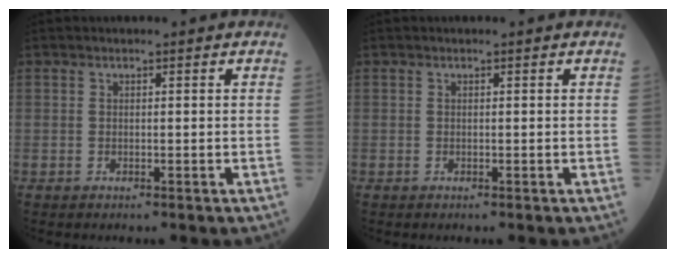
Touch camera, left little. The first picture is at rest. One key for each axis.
{"total": 0.0}